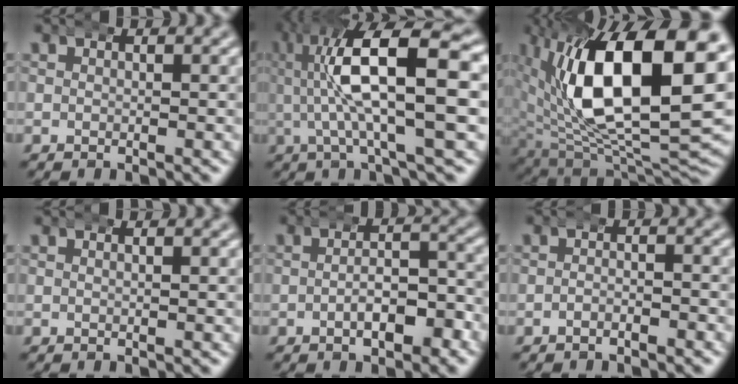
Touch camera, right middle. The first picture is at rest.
{"total": 11.4, "force": [2.3, 3.6, 10.6], "torque": [-0.173, 0.016, 0.031]}
{"total": 23.0, "force": [1.7, 12.1, 19.5], "torque": [-0.328, -0.028, 0.053]}
{"total": 0.7, "force": [0.3, 0.2, 0.6], "torque": [-0.005, 0.005, 0.001]}
{"total": 4.5, "force": [-2.5, 1.8, 3.3], "torque": [-0.036, 0.002, -0.042]}
{"total": 1.4, "force": [-1.2, 0.4, 0.6], "torque": [0.003, 0.004, -0.031]}